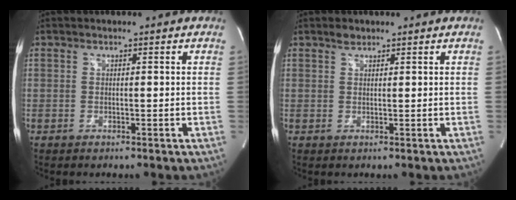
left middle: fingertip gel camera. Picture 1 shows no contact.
{"total": 1.2, "force": [1.1, 0.5, 0.4], "torque": [-0.013, 0.000, 0.020]}